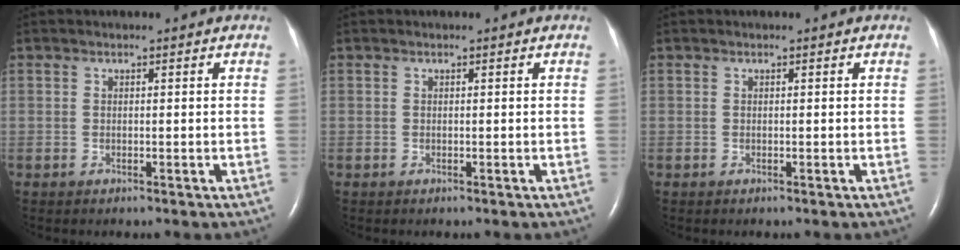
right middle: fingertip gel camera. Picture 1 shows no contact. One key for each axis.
{"total": 0.0}
{"total": 0.0}